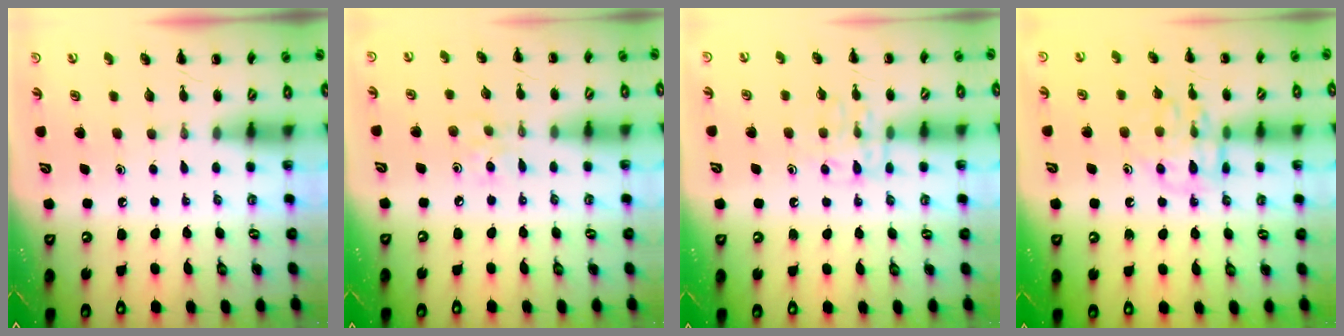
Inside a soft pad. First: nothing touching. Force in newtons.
{"total": 3.9, "press": 3.6, "slide": 1.3}
{"total": 9.2, "press": 9.2, "slide": 0.6}
{"total": 12.0, "press": 12.0, "slide": 0.8}